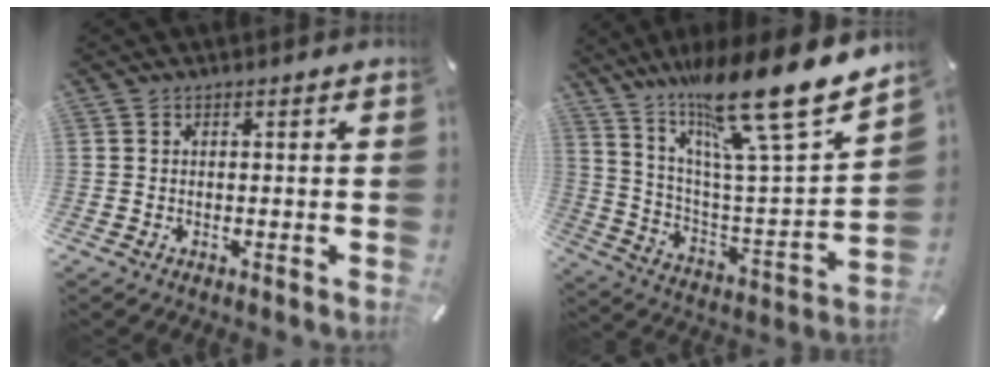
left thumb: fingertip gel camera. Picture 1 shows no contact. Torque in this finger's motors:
{"motor_torque": [3.33, 1.68, 0.48, -0.54, 0.66]}